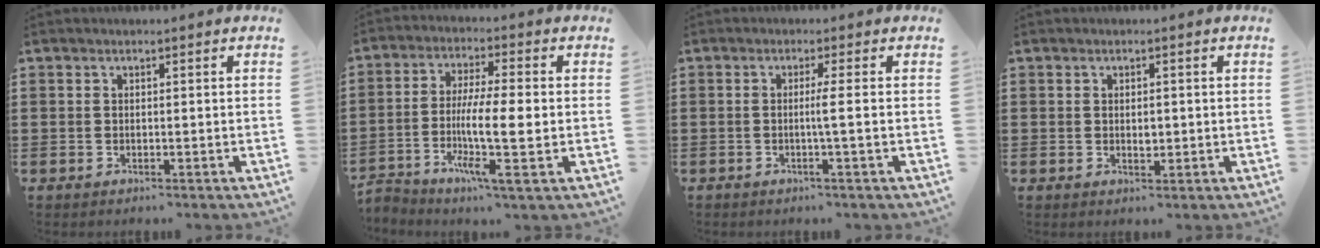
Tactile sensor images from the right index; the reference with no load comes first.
{"total": 8.2, "force": [-1.6, 1.6, 7.9], "torque": [-0.153, -0.005, -0.034]}
{"total": 2.7, "force": [-0.3, -1.0, 2.4], "torque": [-0.045, -0.010, -0.011]}
{"total": 1.6, "force": [0.1, 0.7, 1.4], "torque": [-0.027, 0.004, 0.001]}